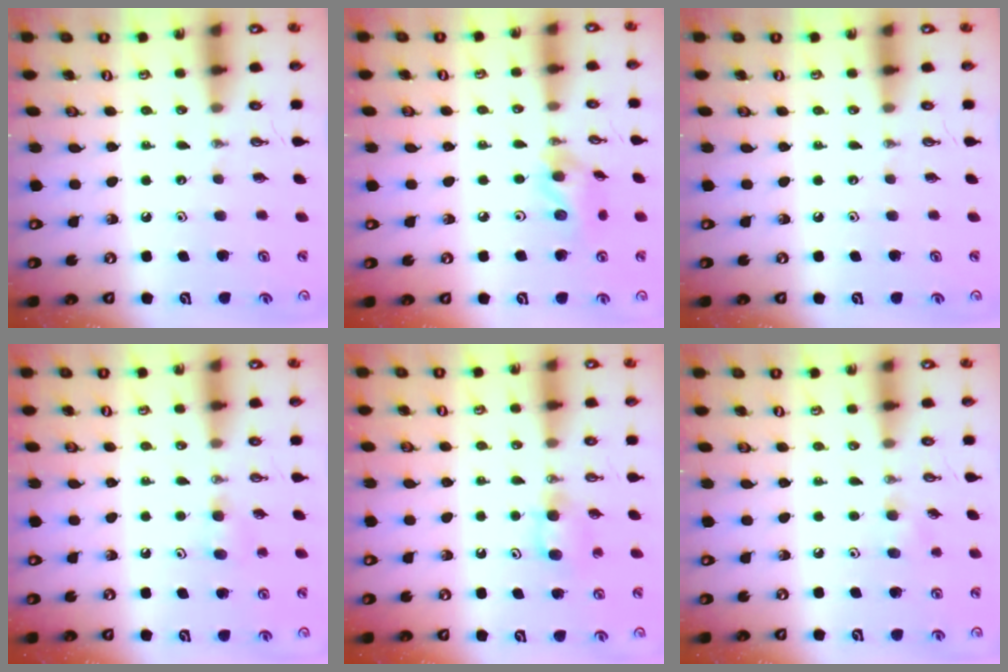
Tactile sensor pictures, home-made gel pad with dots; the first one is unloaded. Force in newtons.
{"total": 10.5, "press": 10.4, "slide": 1.1}
{"total": 0.0}
{"total": 3.3, "press": 3.2, "slide": 0.9}
{"total": 4.4, "press": 4.4, "slide": 0.7}
{"total": 5.1, "press": 4.6, "slide": 2.2}